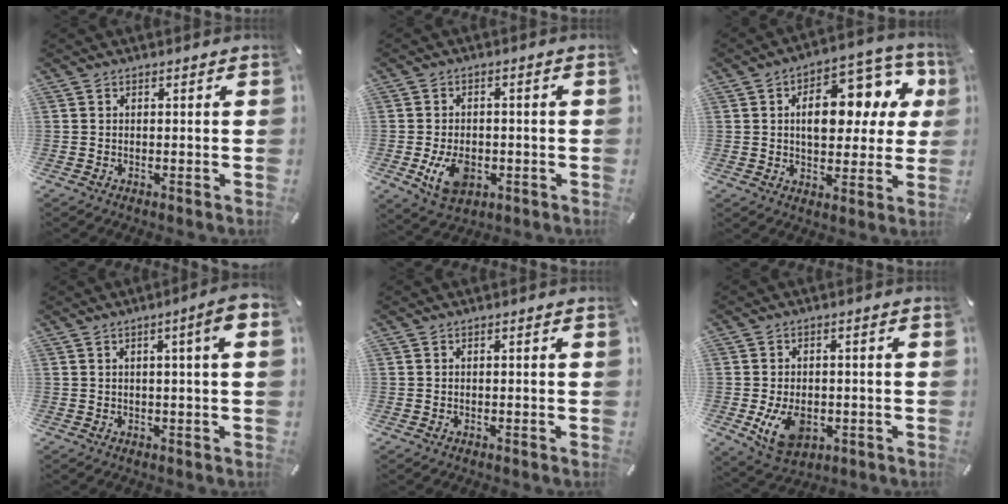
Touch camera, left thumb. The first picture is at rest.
{"total": 8.1, "force": [-2.1, 5.5, 5.6], "torque": [-0.120, 0.001, -0.040]}
{"total": 16.6, "force": [4.5, 9.9, 12.5], "torque": [-0.169, -0.020, 0.077]}
{"total": 6.5, "force": [1.9, 0.5, 6.2], "torque": [-0.099, -0.004, 0.026]}
{"total": 0.0}
{"total": 8.6, "force": [-1.8, 5.8, 6.0], "torque": [-0.113, 0.000, -0.030]}